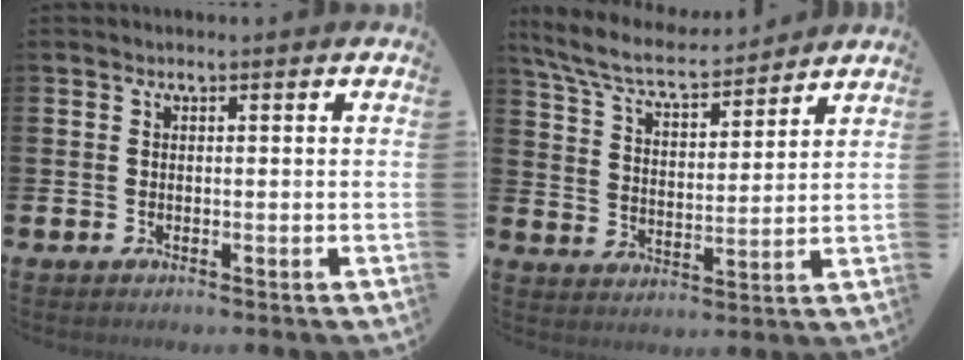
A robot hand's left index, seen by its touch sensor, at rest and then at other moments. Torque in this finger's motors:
{"motor_torque": [1.07, -1.07, 0.29, 0.08]}